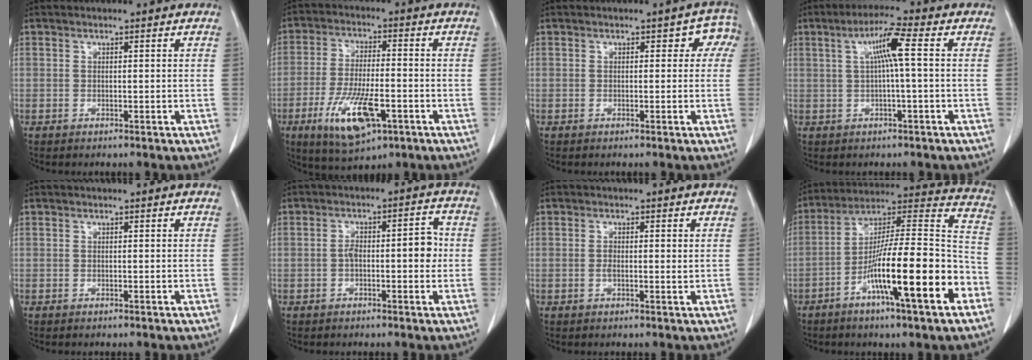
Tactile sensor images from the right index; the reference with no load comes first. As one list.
[{"total": 11.5, "force": [-4.9, 3.6, 9.7], "torque": [-0.188, -0.015, -0.077]}, {"total": 2.9, "force": [0.5, 2.0, 2.0], "torque": [-0.003, 0.020, -0.003]}, {"total": 5.5, "force": [0.9, -0.4, 5.4], "torque": [-0.100, 0.014, 0.018]}, {"total": 0.0}, {"total": 5.8, "force": [-0.6, 2.1, 5.4], "torque": [-0.075, 0.023, -0.010]}, {"total": 1.9, "force": [0.1, 0.6, 1.8], "torque": [-0.037, 0.000, 0.001]}, {"total": 20.2, "force": [-8.3, 1.6, 18.4], "torque": [-0.286, -0.004, -0.141]}]